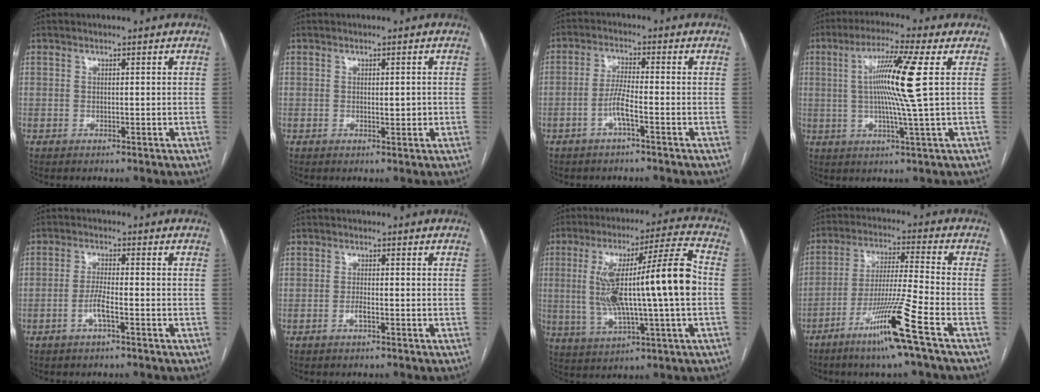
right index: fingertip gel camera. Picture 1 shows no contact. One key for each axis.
{"total": 1.6, "fx": -0.1, "fy": 0.4, "fz": 1.5, "tx": -0.024, "ty": -0.002, "tz": -0.001}
{"total": 4.0, "fx": -1.9, "fy": 0.1, "fz": 3.6, "tx": -0.073, "ty": 0.006, "tz": -0.039}
{"total": 10.9, "fx": 1.5, "fy": -1.8, "fz": 10.6, "tx": -0.195, "ty": 0.000, "tz": 0.025}
{"total": 2.5, "fx": -1.2, "fy": 0.0, "fz": 2.2, "tx": -0.043, "ty": 0.000, "tz": -0.028}
{"total": 1.2, "fx": -0.6, "fy": 0.0, "fz": 1.0, "tx": -0.018, "ty": 0.001, "tz": -0.014}
{"total": 18.8, "fx": 0.2, "fy": 1.3, "fz": 18.8, "tx": -0.335, "ty": 0.026, "tz": 0.003}
{"total": 12.9, "fx": -6.9, "fy": -2.1, "fz": 10.6, "tx": -0.202, "ty": -0.030, "tz": -0.132}